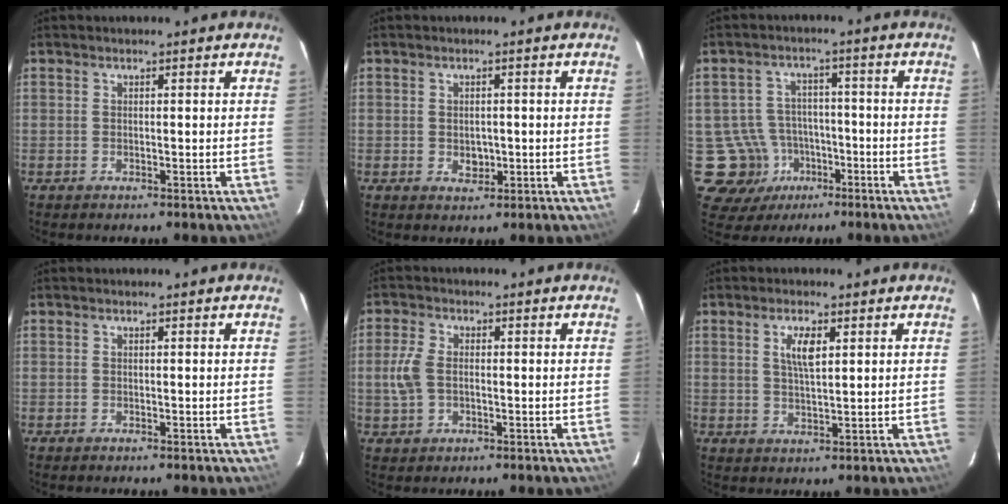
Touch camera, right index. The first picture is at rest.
{"total": 2.8, "force": [-0.3, 2.3, 1.6], "torque": [-0.023, 0.000, -0.001]}
{"total": 9.4, "force": [-3.9, 8.6, 0.8], "torque": [-0.036, 0.030, -0.047]}
{"total": 0.0}
{"total": 5.2, "force": [-0.4, 3.4, 4.0], "torque": [-0.095, 0.006, -0.004]}
{"total": 4.2, "force": [1.6, 1.4, 3.6], "torque": [-0.067, 0.002, 0.030]}